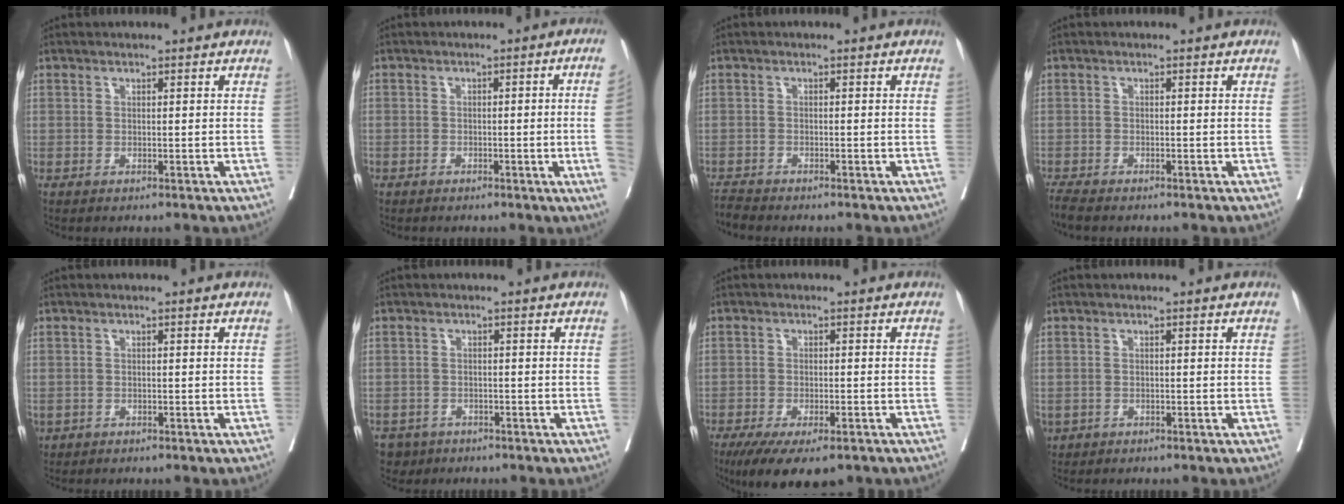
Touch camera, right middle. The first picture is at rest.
{"total": 6.4, "force": [-1.2, -1.4, 6.1], "torque": [-0.069, -0.007, -0.020]}
{"total": 2.1, "force": [-2.0, -0.5, 0.0], "torque": [-0.009, -0.014, -0.040]}
{"total": 2.7, "force": [-2.5, 0.1, 1.1], "torque": [-0.028, -0.012, -0.048]}
{"total": 1.4, "force": [-0.8, 1.0, 0.6], "torque": [-0.019, -0.001, -0.010]}
{"total": 4.3, "force": [-3.1, 3.0, 0.3], "torque": [-0.007, 0.002, -0.051]}
{"total": 10.0, "force": [-7.0, 3.6, 6.2], "torque": [-0.098, -0.015, -0.107]}
{"total": 2.2, "force": [-1.2, 1.7, 0.9], "torque": [-0.030, -0.004, -0.016]}